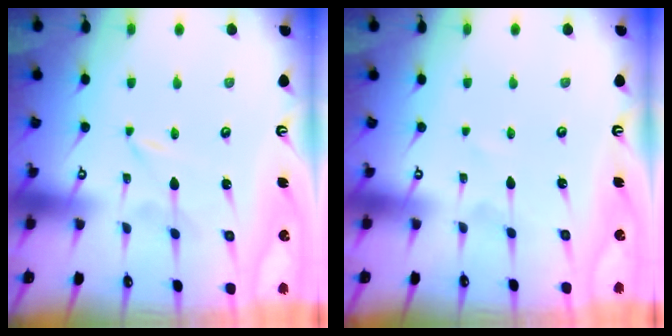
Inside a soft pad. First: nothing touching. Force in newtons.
{"total": 0.0}